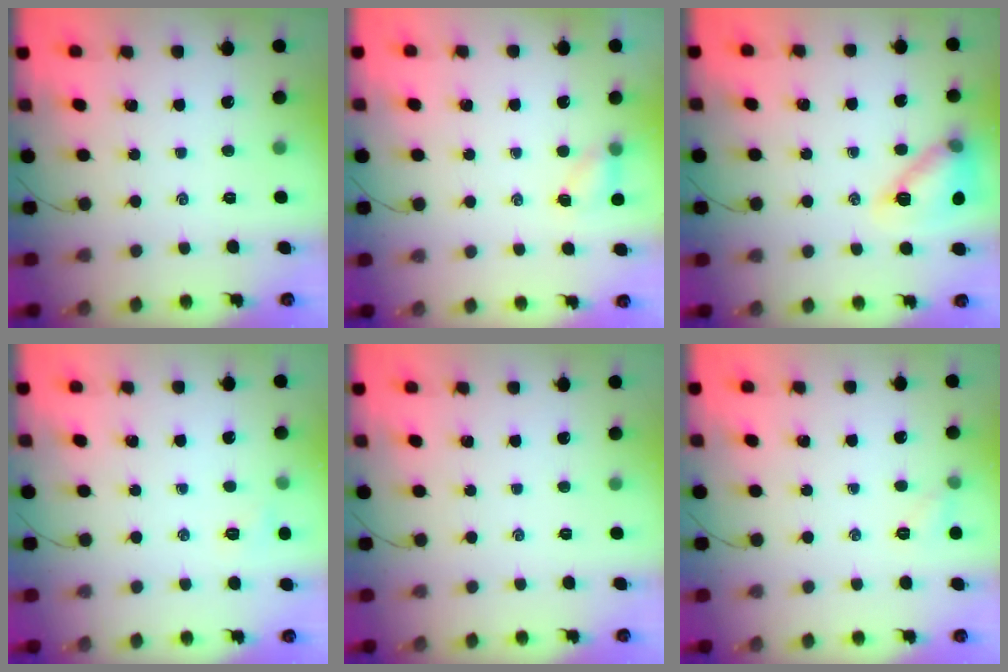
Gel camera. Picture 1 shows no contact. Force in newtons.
{"total": 4.6, "press": 4.4, "slide": 1.3}
{"total": 14.2, "press": 14.1, "slide": 1.6}
{"total": 5.5, "press": 5.4, "slide": 1.2}
{"total": 0.0}
{"total": 4.7, "press": 4.5, "slide": 1.5}